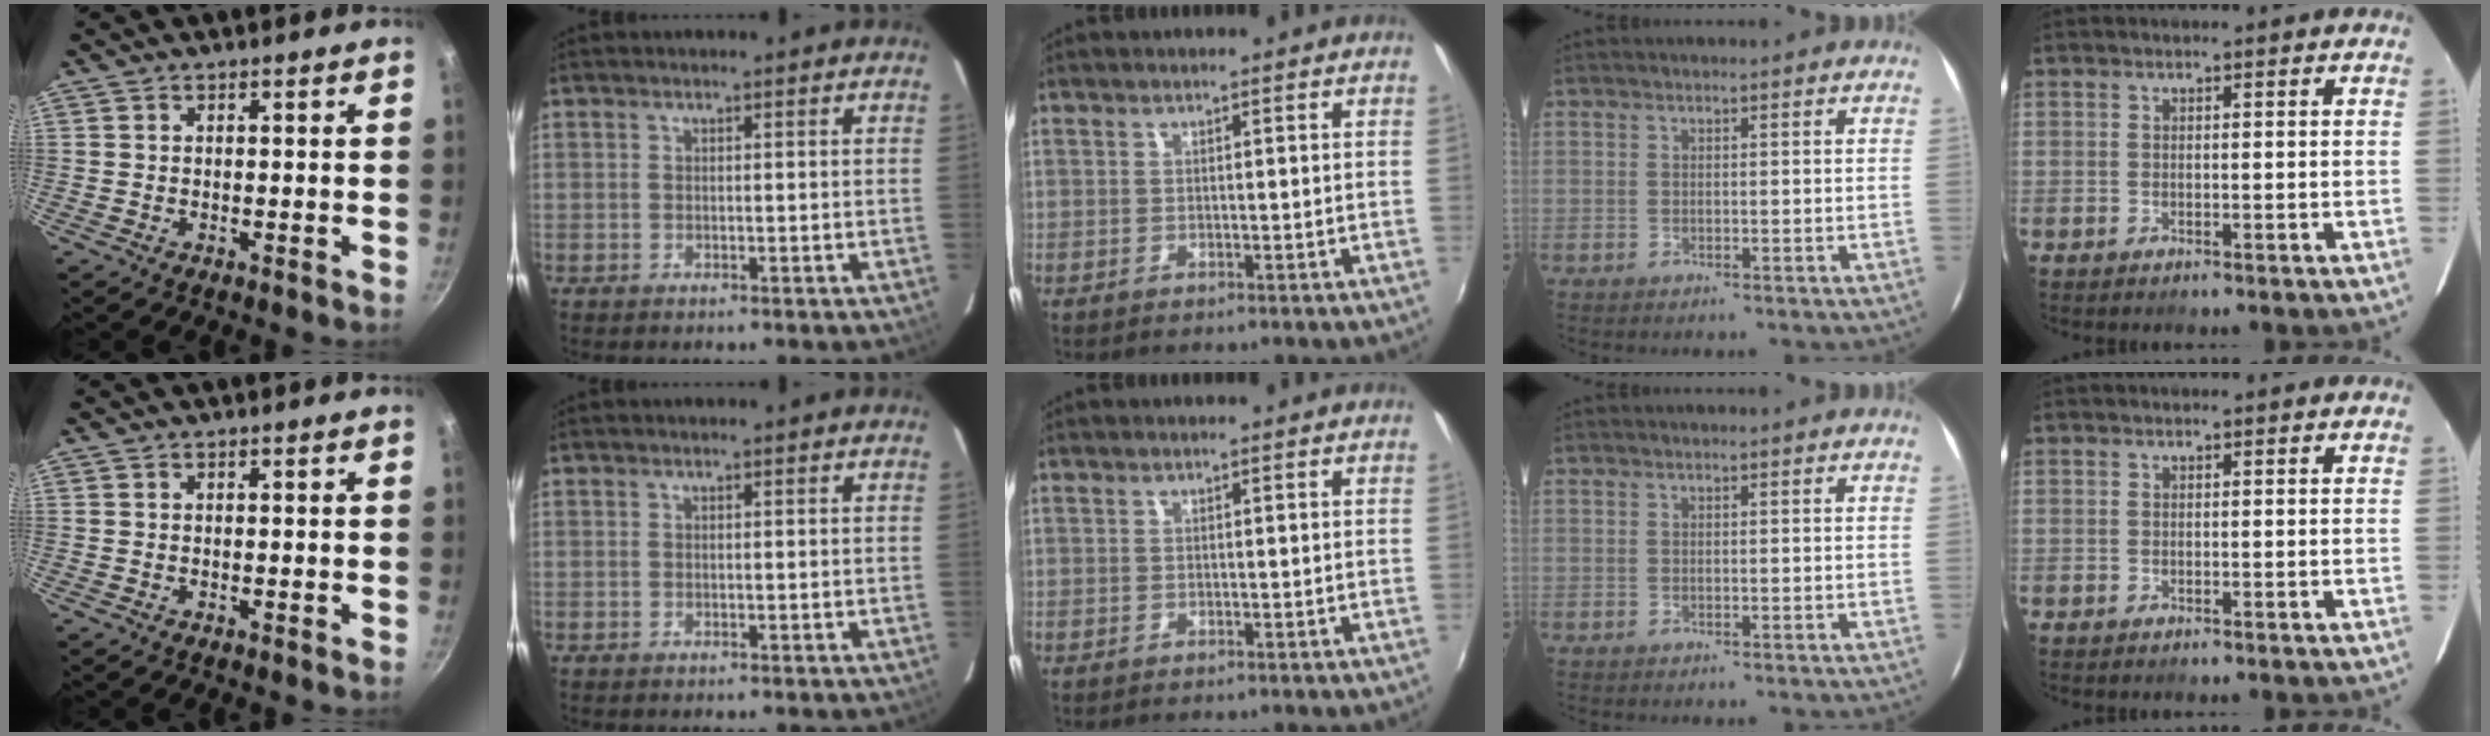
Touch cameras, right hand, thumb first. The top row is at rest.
{}